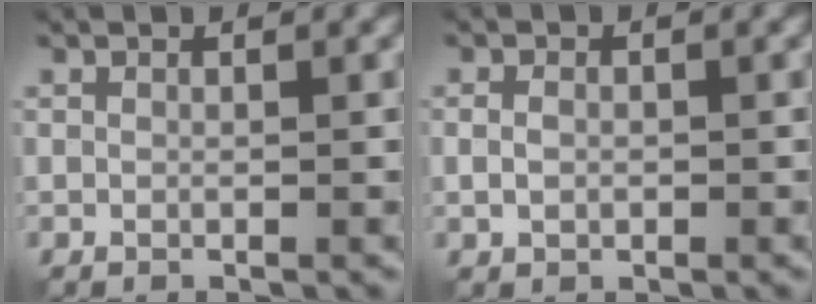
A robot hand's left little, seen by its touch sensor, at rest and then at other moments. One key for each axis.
{"total": 1.5, "fx": -0.4, "fy": 1.1, "fz": 0.9, "tx": -0.018, "ty": -0.001, "tz": -0.007}